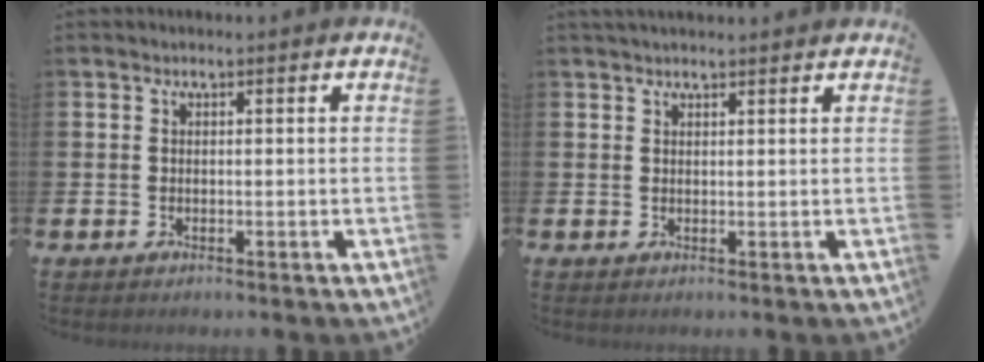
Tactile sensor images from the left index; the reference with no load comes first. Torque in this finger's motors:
{"motor_torque": [1.02, -1.11, 0.62, 0.14]}